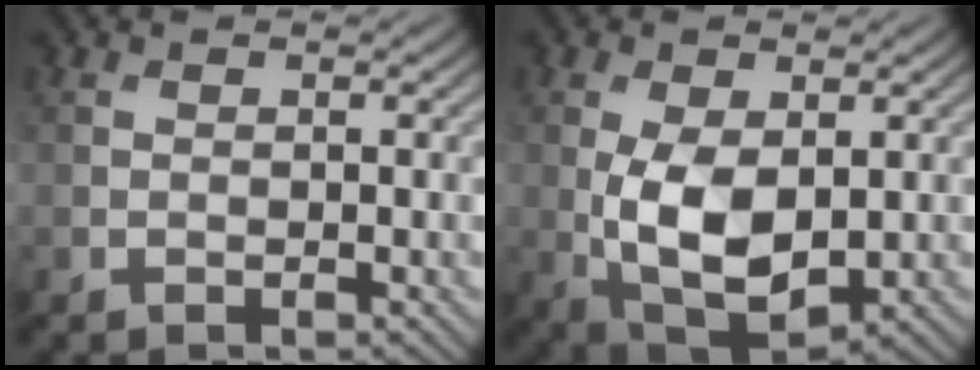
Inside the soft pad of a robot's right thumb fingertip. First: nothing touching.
{"total": 8.5, "force": [-0.4, 4.6, 7.2], "torque": [-0.155, -0.011, 0.002]}